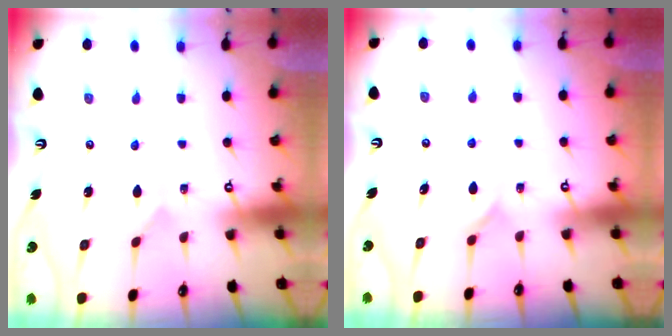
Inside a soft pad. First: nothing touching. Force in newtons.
{"total": 6.1, "press": 6.1, "slide": 0.3}